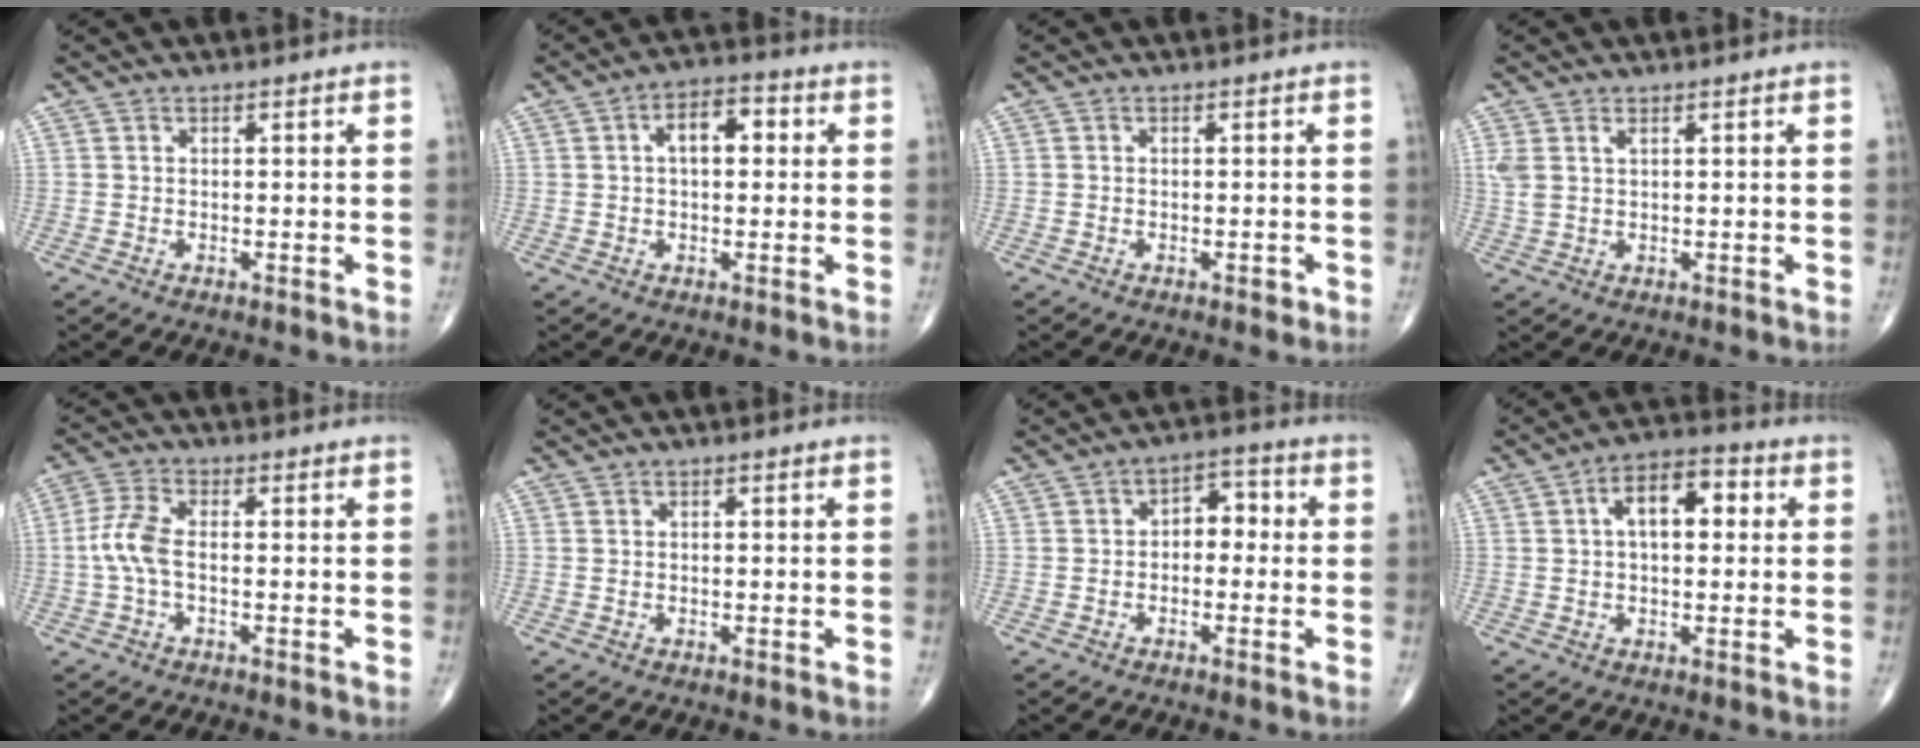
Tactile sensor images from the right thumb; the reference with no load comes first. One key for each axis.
{"total": 6.8, "fx": 1.2, "fy": 3.7, "fz": 5.6, "tx": -0.074, "ty": 0.020, "tz": 0.010}
{"total": 1.2, "fx": -0.6, "fy": 0.6, "fz": 0.8, "tx": -0.008, "ty": 0.000, "tz": -0.009}
{"total": 2.9, "fx": 1.2, "fy": 1.4, "fz": 2.3, "tx": -0.061, "ty": 0.008, "tz": 0.034}
{"total": 5.7, "fx": -0.8, "fy": 2.4, "fz": 5.1, "tx": -0.129, "ty": 0.013, "tz": -0.022}
{"total": 0.0}
{"total": 5.0, "fx": -0.4, "fy": 3.4, "fz": 3.6, "tx": -0.023, "ty": 0.024, "tz": -0.020}
{"total": 9.0, "fx": 1.7, "fy": 4.8, "fz": 7.4, "tx": -0.102, "ty": 0.025, "tz": 0.017}